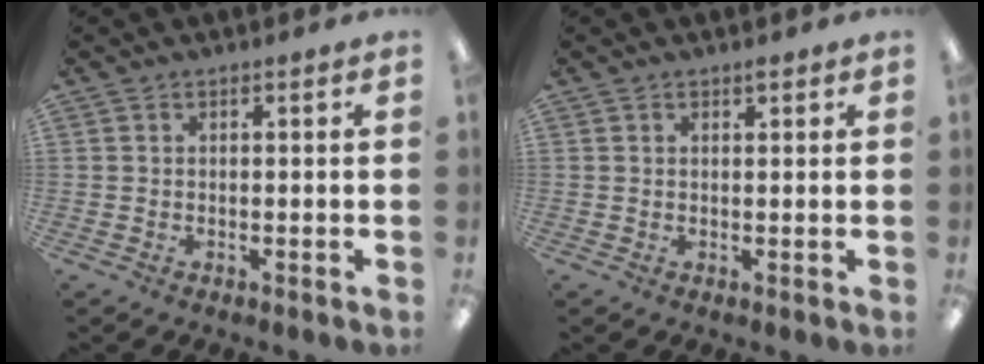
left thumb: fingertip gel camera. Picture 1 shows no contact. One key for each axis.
{"total": 1.3, "fx": 0.9, "fy": 0.6, "fz": 0.6, "tx": -0.004, "ty": -0.002, "tz": 0.015}